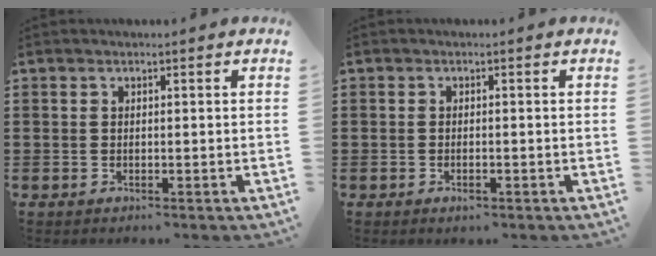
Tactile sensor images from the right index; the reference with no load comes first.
{"total": 0.9, "force": [-0.5, 0.1, 0.7], "torque": [-0.017, -0.009, -0.006]}